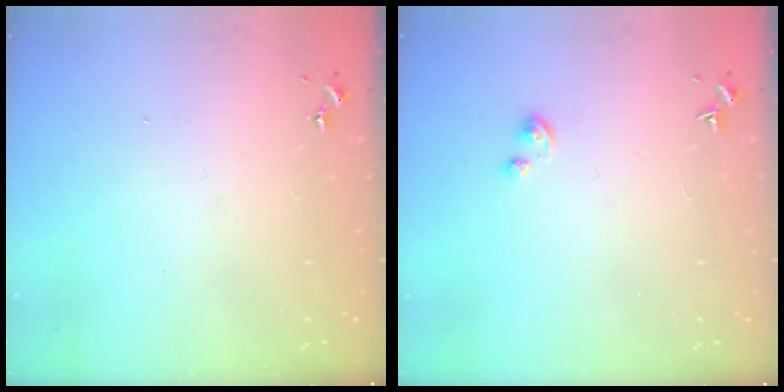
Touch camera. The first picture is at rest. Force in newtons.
{"total": 1.9, "press": 1.9, "slide": 0.2}